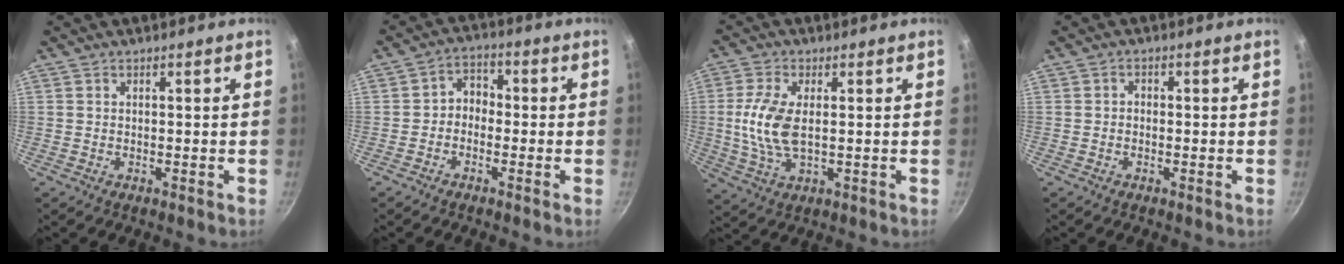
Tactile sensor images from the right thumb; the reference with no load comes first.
{"total": 4.1, "force": [-1.2, 3.2, 2.2], "torque": [-0.016, 0.025, -0.032]}
{"total": 9.2, "force": [0.5, 4.6, 8.0], "torque": [-0.167, -0.002, 0.009]}
{"total": 1.1, "force": [-0.4, 0.9, 0.5], "torque": [-0.007, 0.005, -0.008]}